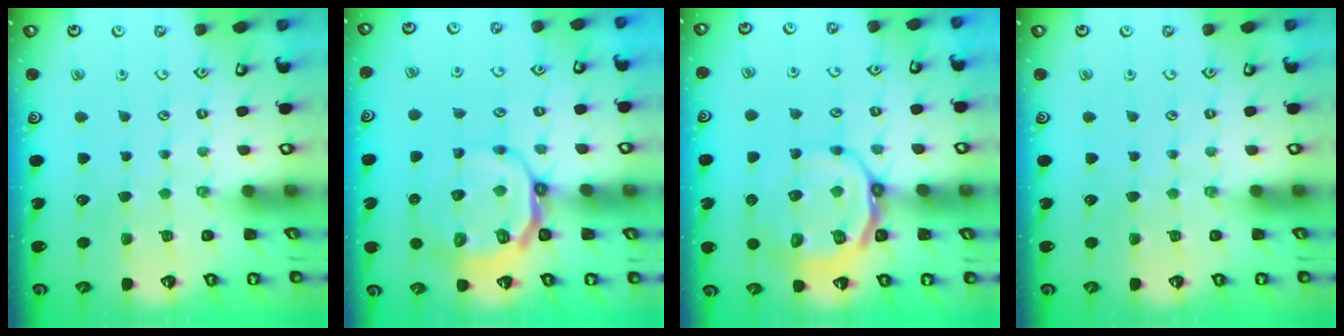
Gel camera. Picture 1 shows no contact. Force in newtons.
{"total": 10.7, "press": 10.3, "slide": 2.9}
{"total": 13.5, "press": 13.3, "slide": 2.7}
{"total": 0.0}